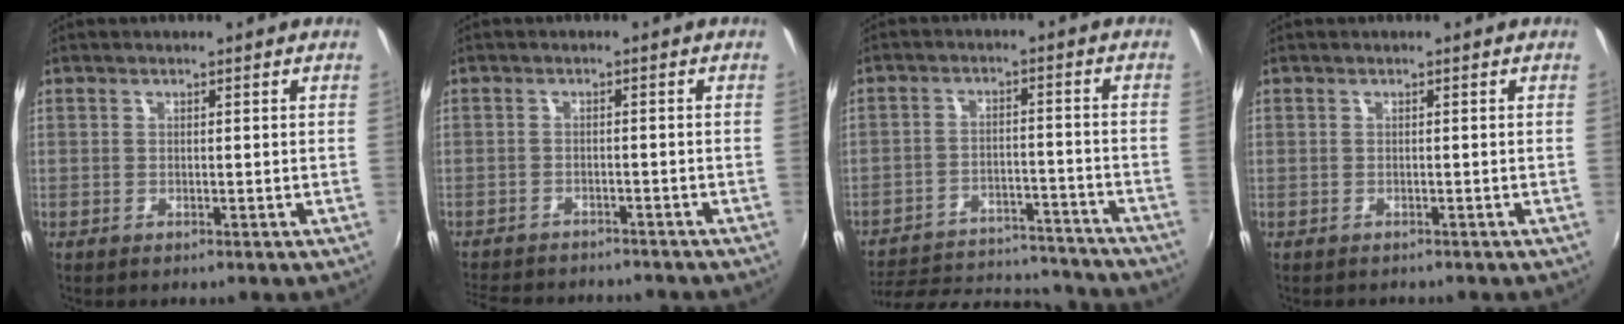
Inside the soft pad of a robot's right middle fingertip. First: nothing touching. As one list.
[{"total": 11.2, "force": [-10.1, 3.2, 3.9], "torque": [-0.097, -0.016, -0.151]}, {"total": 20.5, "force": [-18.3, 6.4, 6.8], "torque": [-0.138, 0.013, -0.235]}, {"total": 1.0, "force": [-0.7, 0.6, -0.1], "torque": [-0.002, -0.001, -0.011]}]